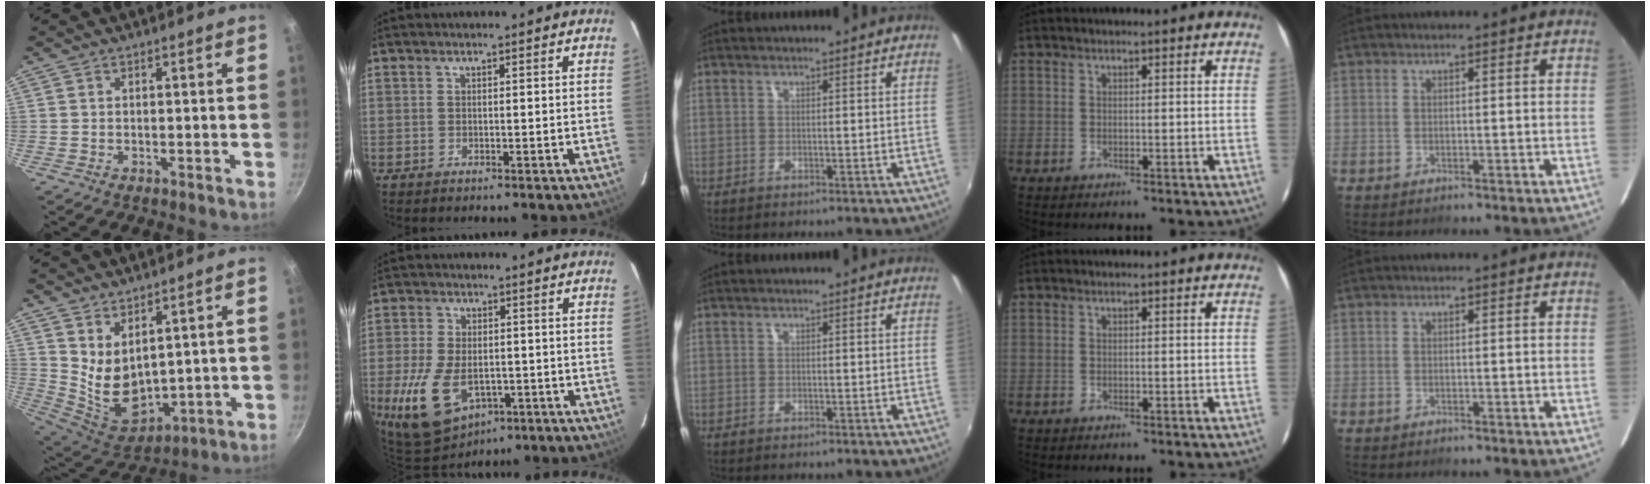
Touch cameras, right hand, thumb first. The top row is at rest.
{"thumb": {"total": 10.3, "force": [4.3, 5.8, 7.3], "torque": [-0.111, -0.057, 0.107]}, "index": {"total": 14.3, "force": [-5.2, 8.8, 10.0], "torque": [-0.223, -0.023, -0.080]}}